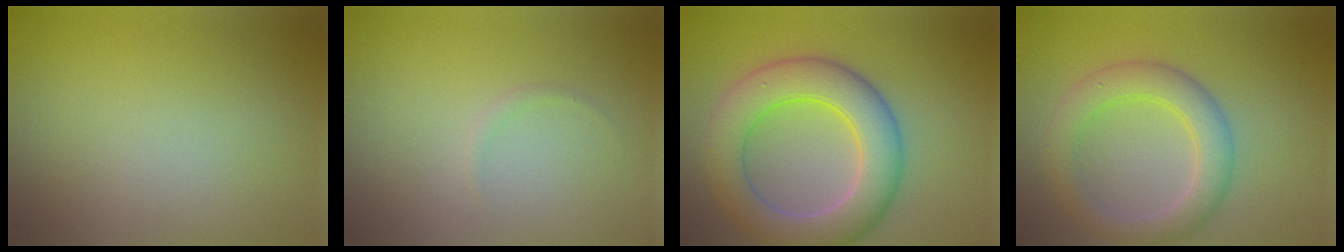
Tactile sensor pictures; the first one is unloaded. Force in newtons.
{"total": 0.5, "press": 0.5, "slide": 0.0}
{"total": 7.8, "press": 7.7, "slide": 0.4}
{"total": 4.4, "press": 4.4, "slide": 0.1}